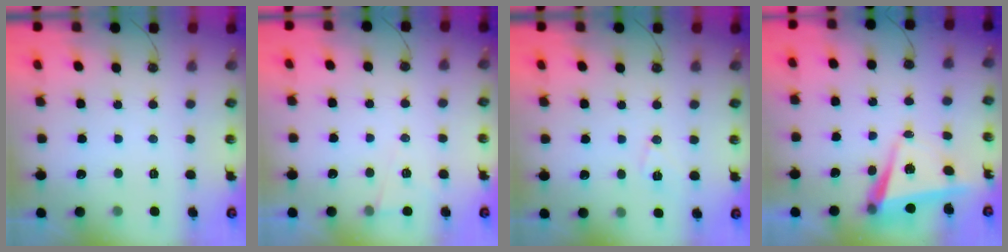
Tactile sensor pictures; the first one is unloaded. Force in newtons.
{"total": 5.5, "press": 3.3, "slide": 4.5}
{"total": 6.6, "press": 5.5, "slide": 3.6}
{"total": 6.3, "press": 5.0, "slide": 3.8}